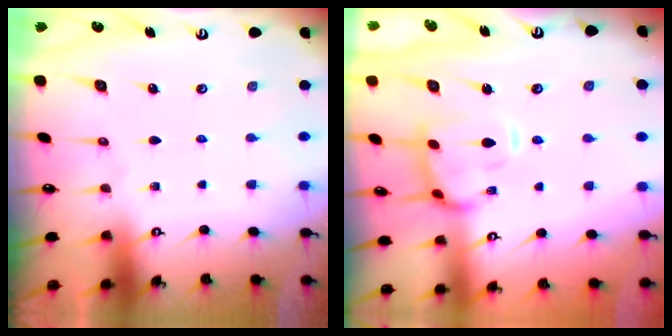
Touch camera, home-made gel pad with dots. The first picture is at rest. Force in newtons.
{"total": 4.5, "press": 4.4, "slide": 0.9}